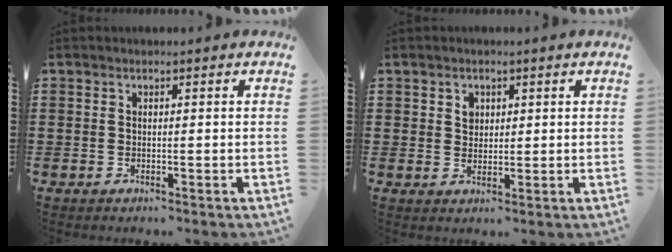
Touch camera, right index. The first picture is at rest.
{"total": 2.0, "force": [1.0, 1.6, 0.7], "torque": [-0.018, 0.007, 0.018]}